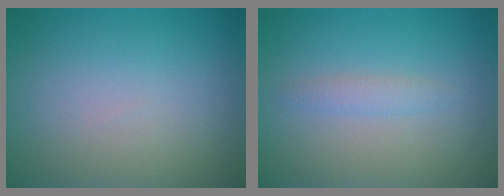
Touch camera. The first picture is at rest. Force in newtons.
{"total": 1.2, "press": 1.2, "slide": 0.0}